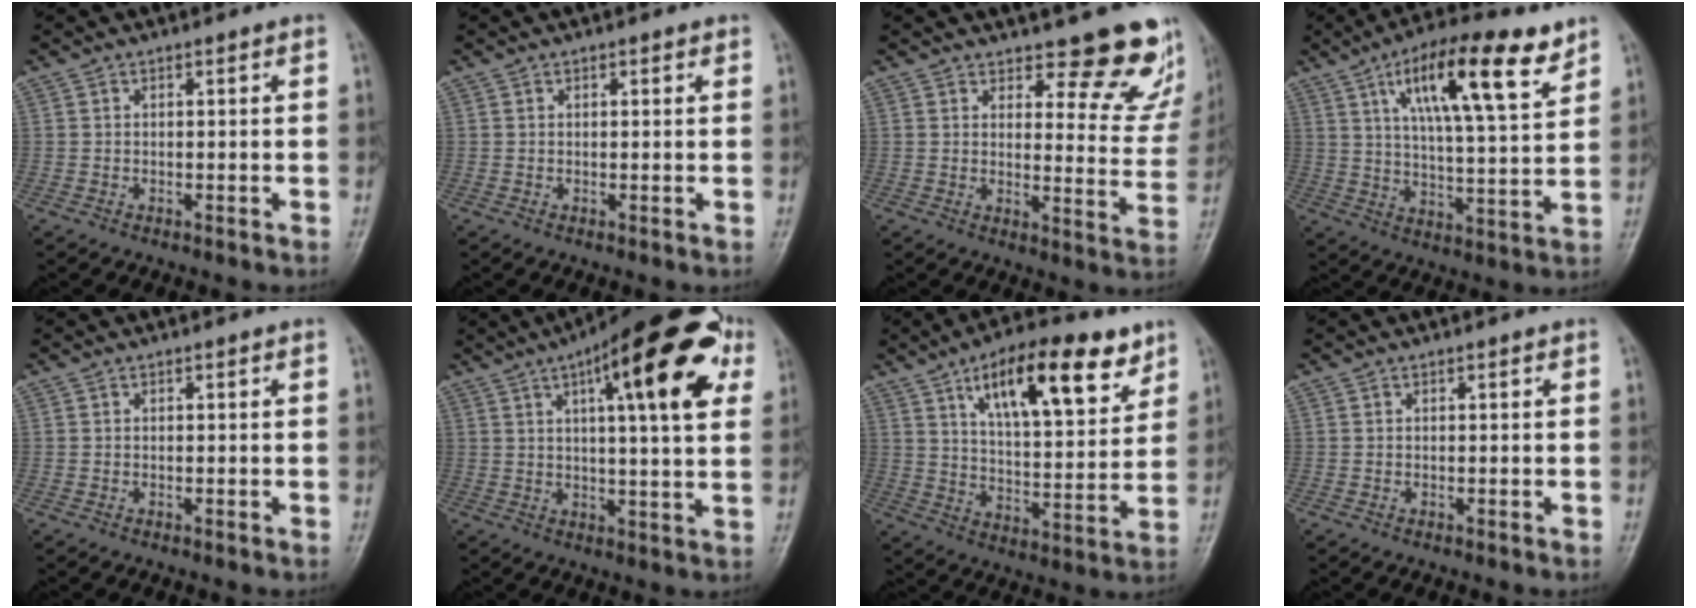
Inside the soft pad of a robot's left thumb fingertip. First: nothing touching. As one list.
[{"total": 0.9, "force": [0.5, 0.4, 0.6], "torque": [-0.005, -0.001, 0.004]}, {"total": 13.6, "force": [11.5, 4.9, 5.3], "torque": [-0.008, -0.093, 0.124]}, {"total": 18.1, "force": [9.5, 5.1, 14.5], "torque": [-0.213, -0.028, 0.154]}, {"total": 0.0}, {"total": 21.3, "force": [8.8, 5.8, 18.5], "torque": [-0.246, 0.000, 0.117]}, {"total": 19.1, "force": [10.5, 7.2, 14.3], "torque": [-0.183, -0.040, 0.168]}, {"total": 0.0}]